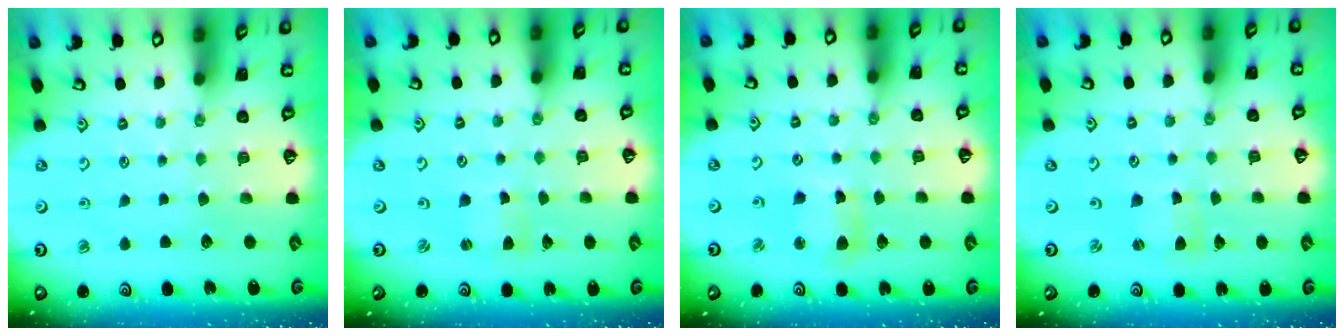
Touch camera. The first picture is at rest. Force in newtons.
{"total": 1.2, "press": 1.2, "slide": 0.1}
{"total": 7.3, "press": 7.2, "slide": 1.2}
{"total": 0.8, "press": 0.8, "slide": 0.1}